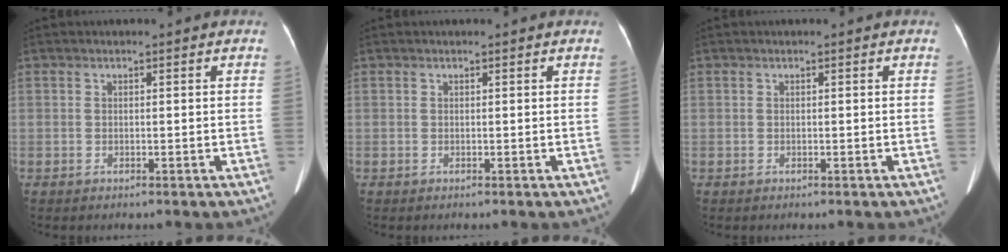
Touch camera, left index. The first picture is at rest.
{"total": 0.0}
{"total": 0.0}